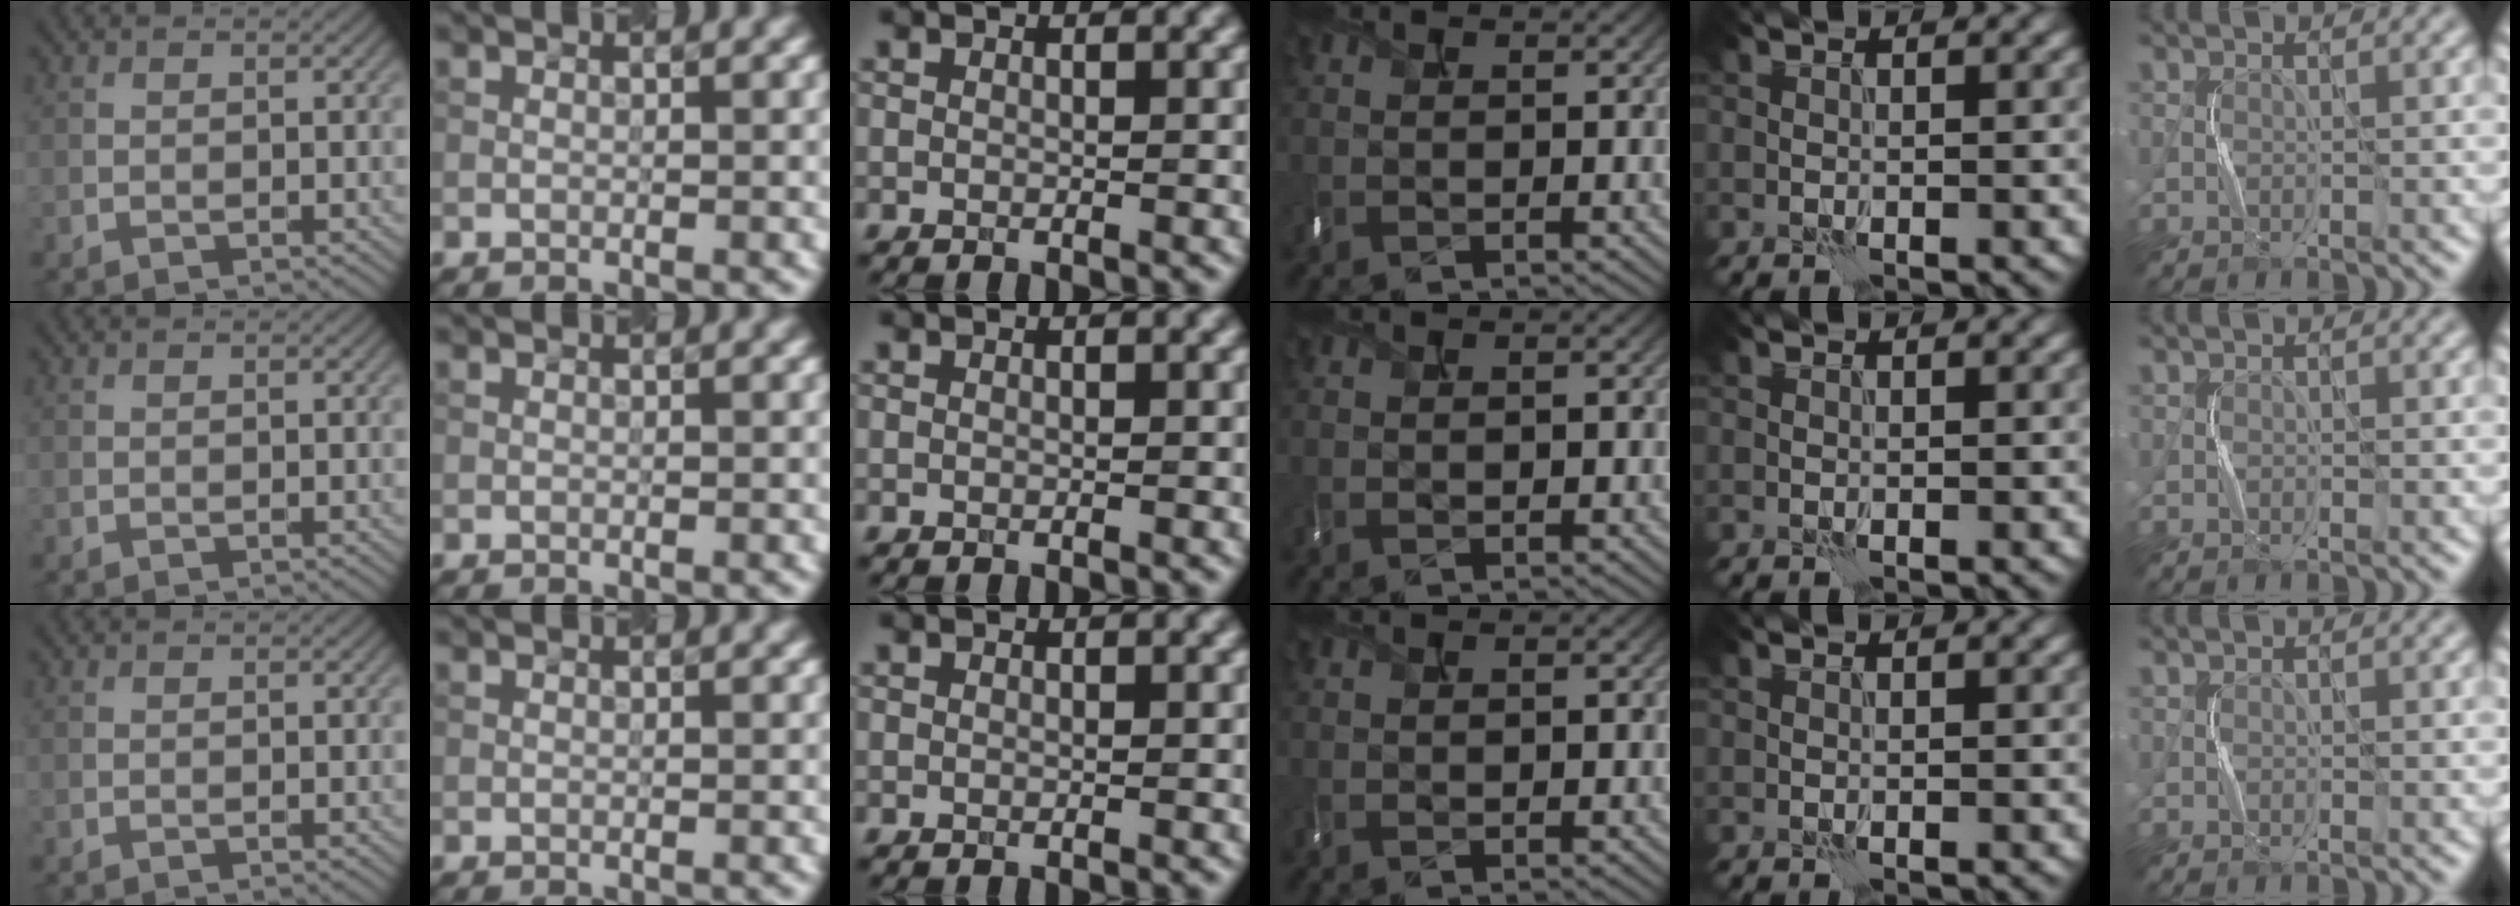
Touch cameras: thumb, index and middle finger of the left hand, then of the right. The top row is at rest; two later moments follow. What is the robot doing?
{"motion": "shake", "object": "handbell"}